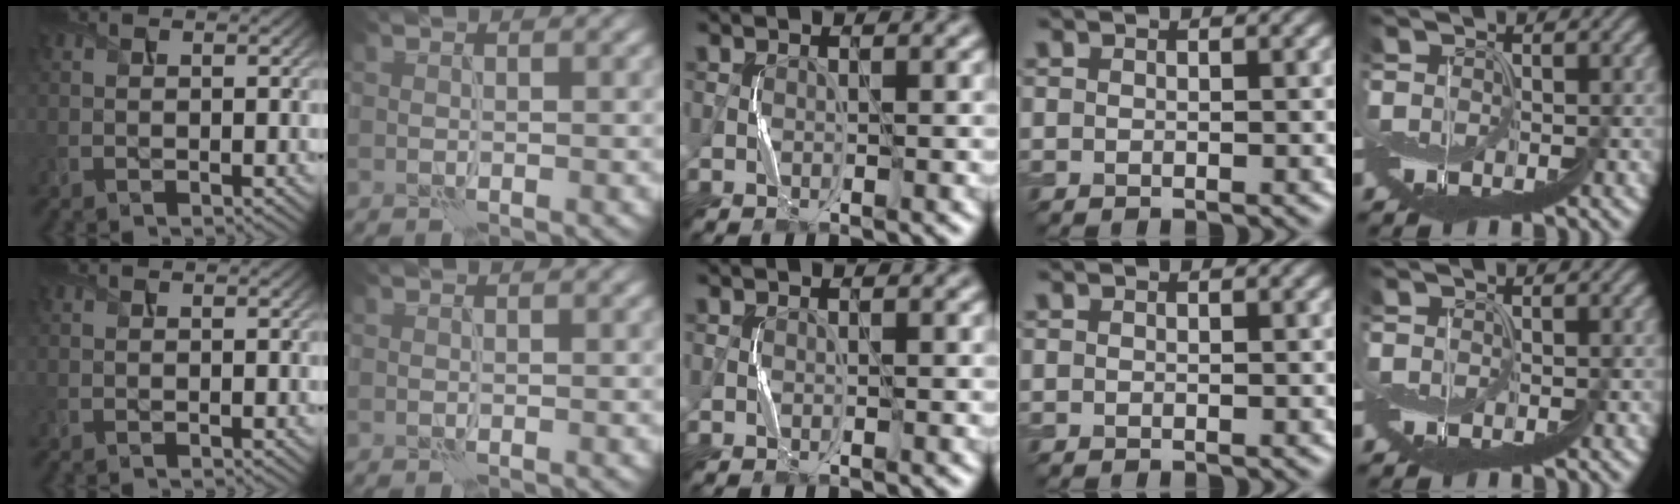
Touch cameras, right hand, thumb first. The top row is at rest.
{}